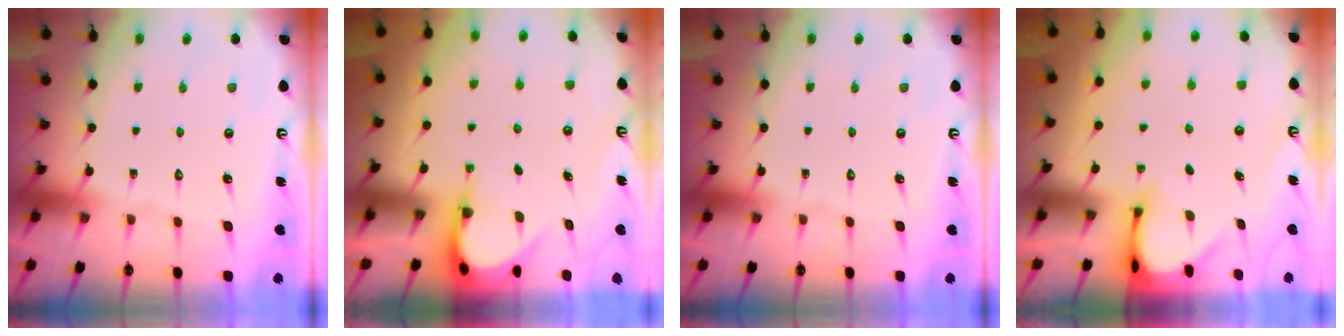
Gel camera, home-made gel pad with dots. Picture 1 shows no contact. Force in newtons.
{"total": 3.9, "press": 3.9, "slide": 0.3}
{"total": 0.0}
{"total": 3.0, "press": 3.0, "slide": 0.3}